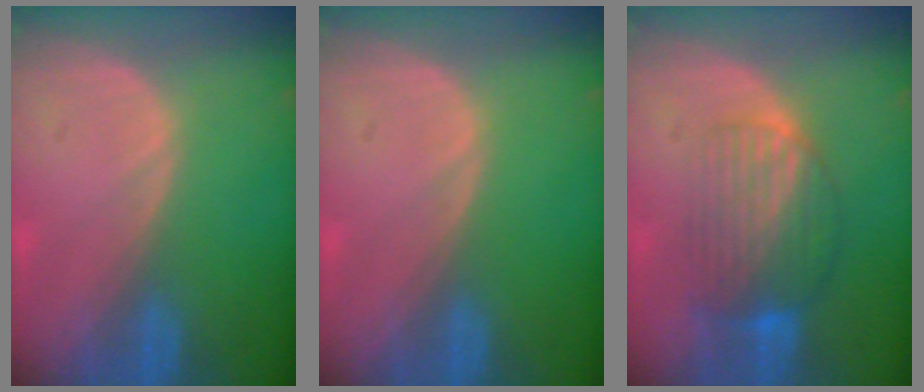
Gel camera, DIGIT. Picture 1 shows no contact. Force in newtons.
{"total": 0.0}
{"total": 7.9, "press": 7.1, "slide": 3.5}